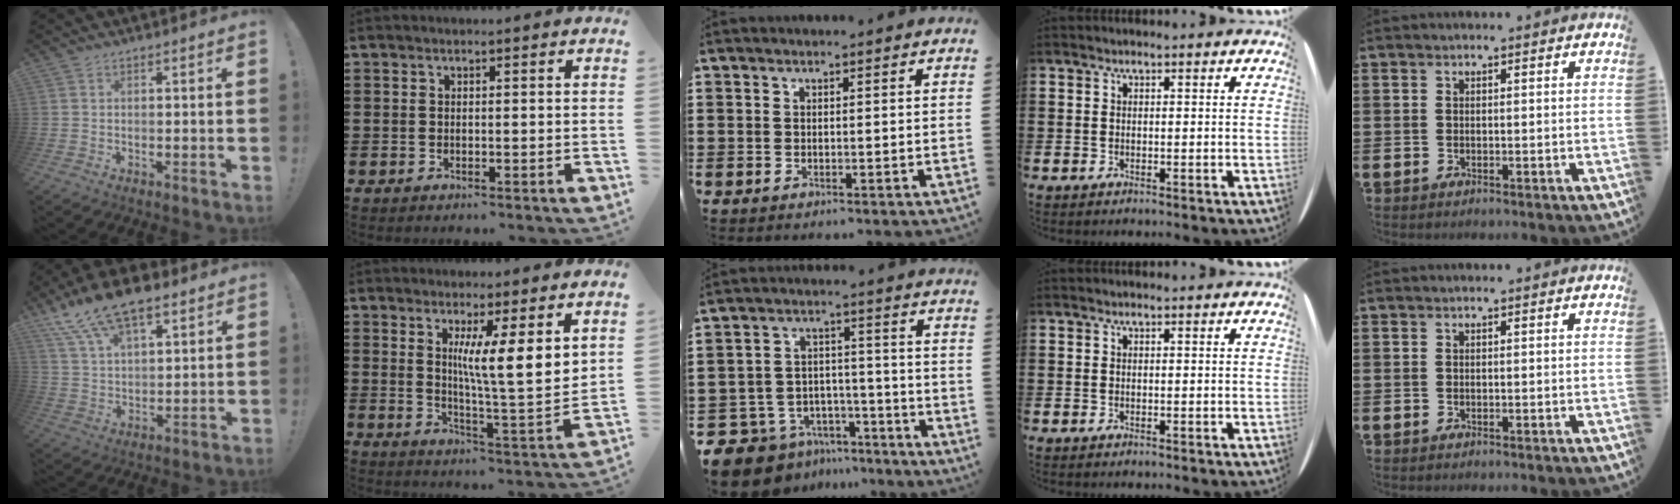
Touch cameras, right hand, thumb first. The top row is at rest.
{"thumb": {"total": 14.8, "force": [10.1, 6.2, 8.8], "torque": [-0.166, -0.056, 0.180]}, "index": {"total": 7.9, "force": [3.8, 0.3, 6.9], "torque": [-0.118, -0.031, 0.057]}, "middle": {"total": 9.9, "force": [-8.9, 3.8, 1.8], "torque": [-0.058, 0.023, -0.176]}}